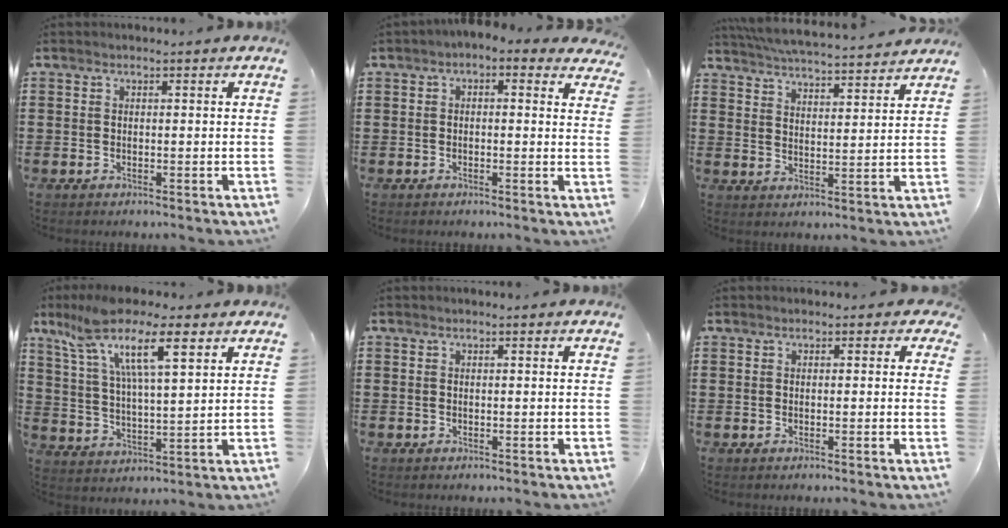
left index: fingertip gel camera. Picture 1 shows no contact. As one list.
[{"total": 1.3, "force": [-0.1, 0.7, 1.1], "torque": [-0.024, 0.007, -0.005]}, {"total": 5.0, "force": [4.9, -0.3, 0.7], "torque": [-0.035, -0.034, 0.085]}, {"total": 12.0, "force": [7.3, 3.0, 9.0], "torque": [-0.193, -0.013, 0.128]}, {"total": 0.0}, {"total": 0.7, "force": [0.0, 0.5, 0.5], "torque": [-0.011, 0.004, -0.002]}]